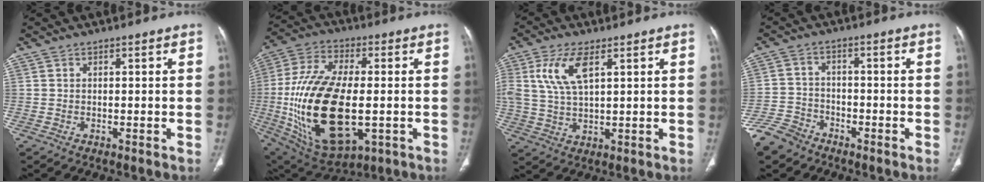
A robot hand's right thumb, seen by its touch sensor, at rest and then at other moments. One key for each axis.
{"total": 26.7, "fx": -3.2, "fy": 13.4, "fz": 22.9, "tx": -0.463, "ty": -0.007, "tz": -0.033}
{"total": 8.8, "fx": 3.3, "fy": 3.8, "fz": 7.3, "tx": -0.162, "ty": -0.004, "tz": 0.070}
{"total": 7.0, "fx": -5.4, "fy": 4.1, "fz": 1.7, "tx": -0.034, "ty": 0.019, "tz": -0.109}